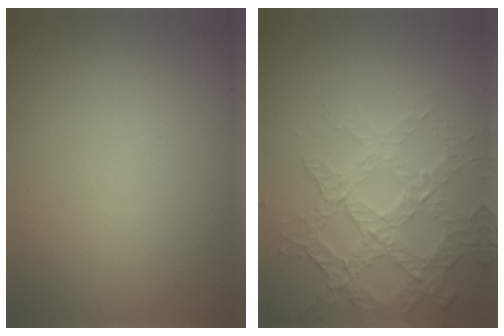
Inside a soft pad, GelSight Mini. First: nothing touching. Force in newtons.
{"total": 4.3, "press": 4.1, "slide": 1.3}